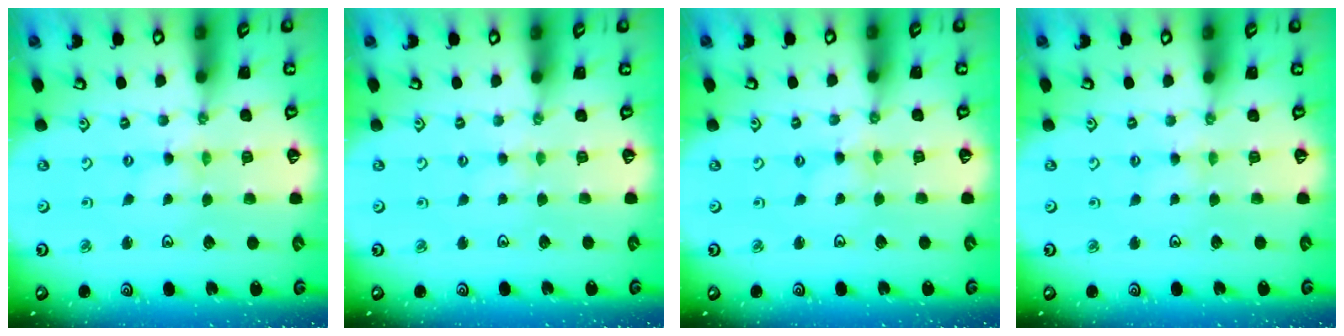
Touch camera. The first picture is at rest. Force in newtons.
{"total": 2.4, "press": 2.4, "slide": 0.4}
{"total": 0.0}
{"total": 1.8, "press": 1.7, "slide": 0.3}